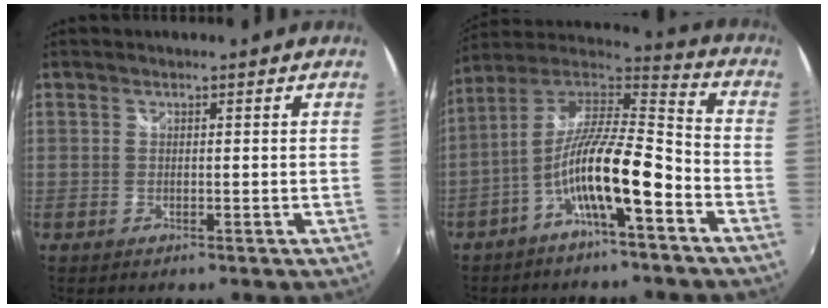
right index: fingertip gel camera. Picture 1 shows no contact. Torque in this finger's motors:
{"motor_torque": [1.72, -0.42, 1.05, 0.21]}